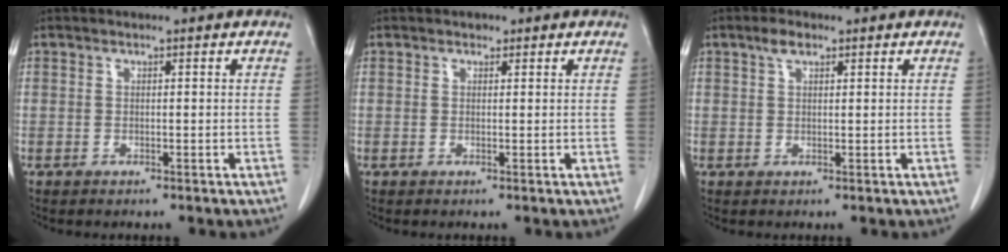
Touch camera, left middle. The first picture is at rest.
{"total": 0.7, "force": [0.5, 0.5, 0.2], "torque": [-0.003, -0.001, 0.006]}
{"total": 2.1, "force": [1.4, 0.9, 1.4], "torque": [-0.029, 0.006, 0.026]}